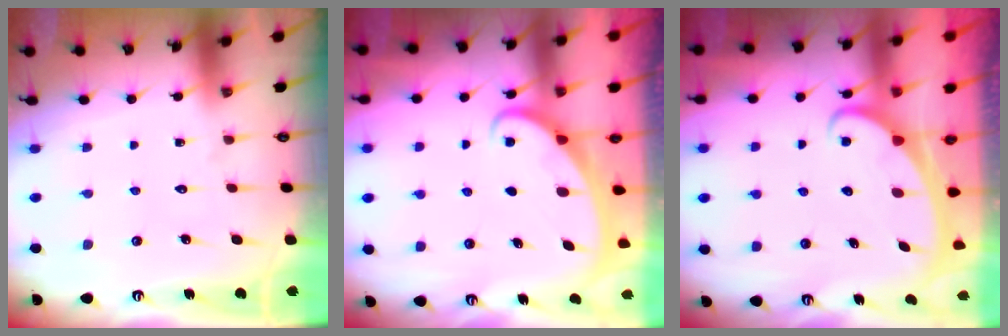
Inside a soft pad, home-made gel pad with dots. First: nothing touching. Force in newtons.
{"total": 2.2, "press": 2.1, "slide": 0.3}
{"total": 2.1, "press": 2.1, "slide": 0.3}